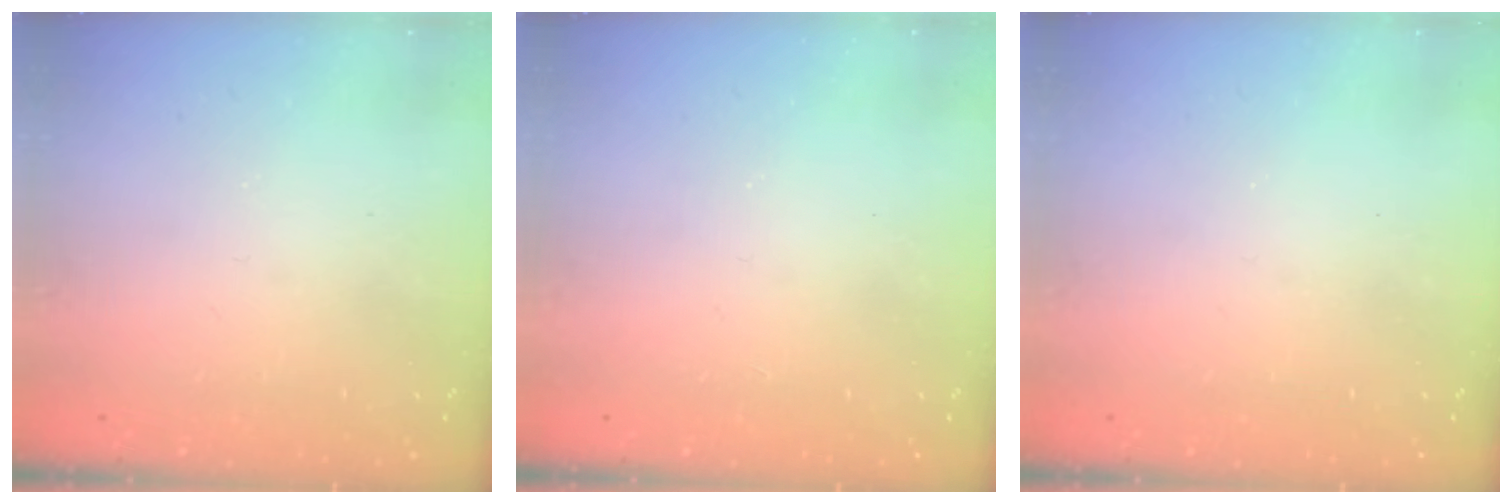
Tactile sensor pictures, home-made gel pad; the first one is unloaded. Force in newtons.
{"total": 1.7, "press": 1.7, "slide": 0.2}
{"total": 0.0}